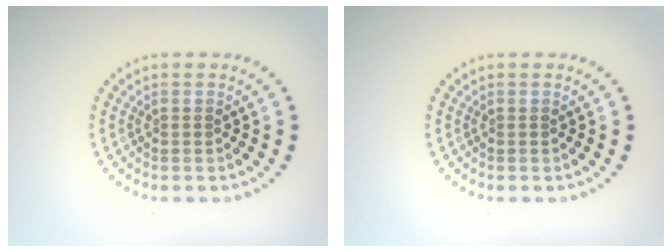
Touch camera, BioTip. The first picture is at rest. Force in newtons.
{"total": 0.0}